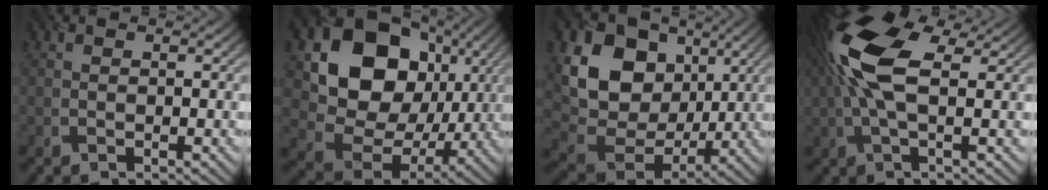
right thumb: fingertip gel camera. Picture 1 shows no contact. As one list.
[{"total": 16.2, "force": [4.6, 12.8, 8.8], "torque": [-0.172, -0.004, 0.092]}, {"total": 15.8, "force": [4.8, 12.3, 8.7], "torque": [-0.202, 0.018, 0.099]}, {"total": 11.8, "force": [2.7, 5.2, 10.2], "torque": [-0.242, 0.018, 0.044]}]